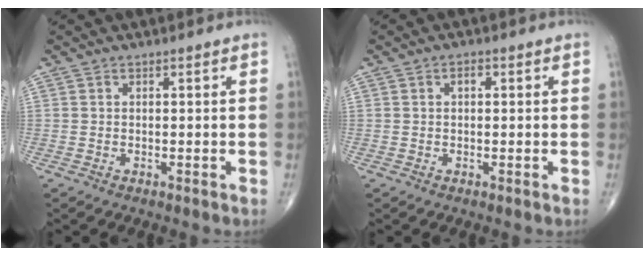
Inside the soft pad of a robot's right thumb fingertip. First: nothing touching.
{"total": 1.4, "force": [0.4, 0.8, 1.1], "torque": [-0.017, 0.006, 0.004]}